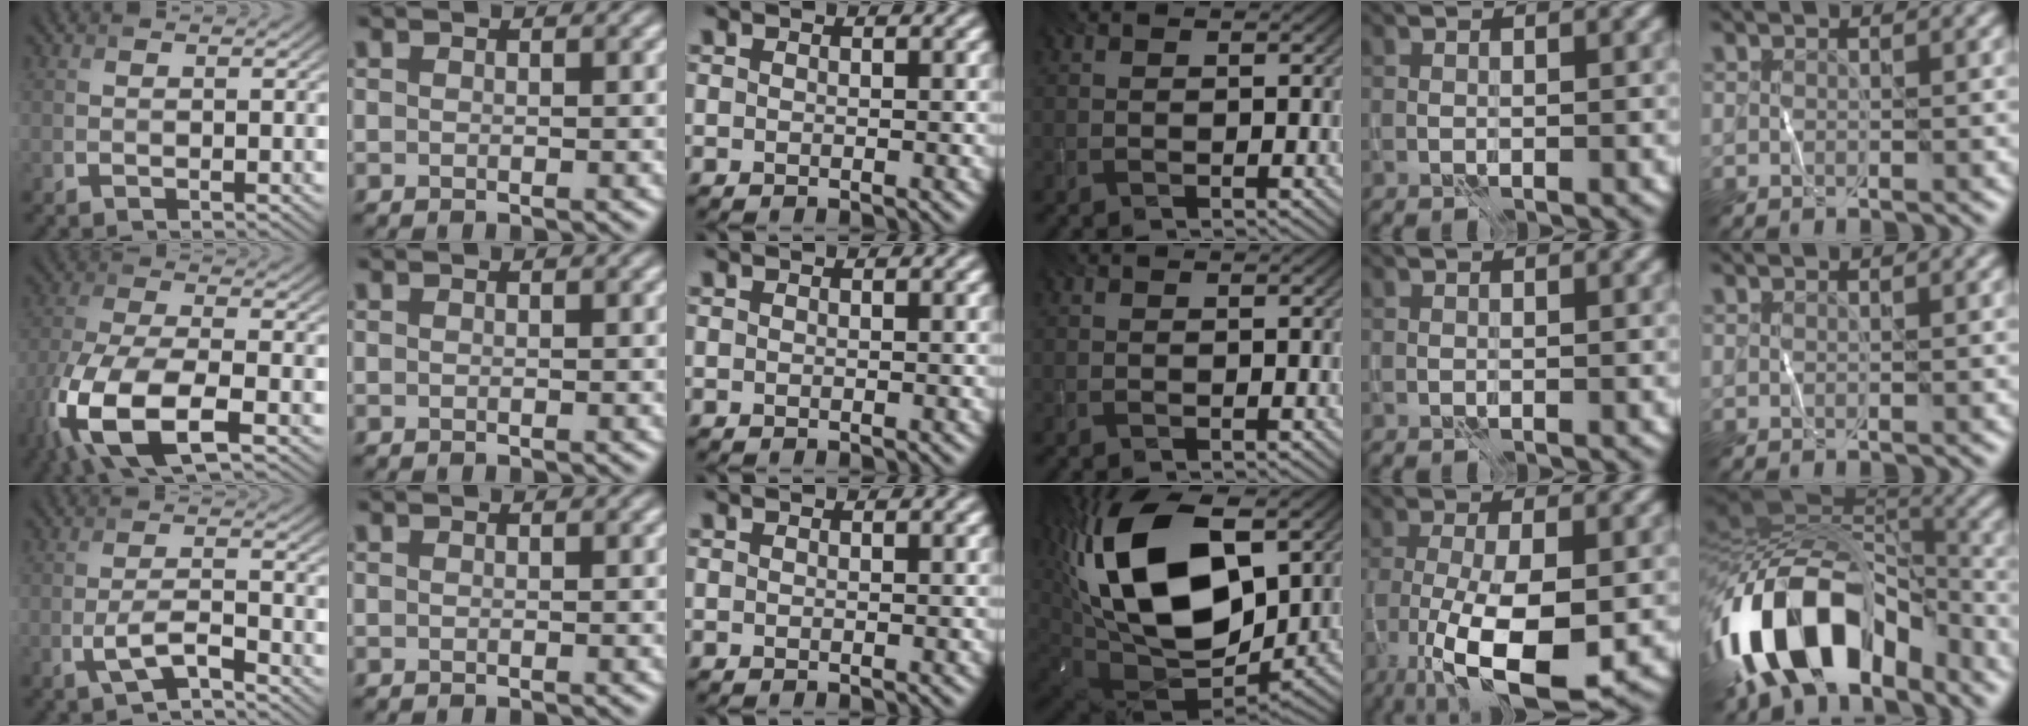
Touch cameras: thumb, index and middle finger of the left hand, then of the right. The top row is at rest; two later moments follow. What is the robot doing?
{"motion": "wipe", "object": "whiteboard"}